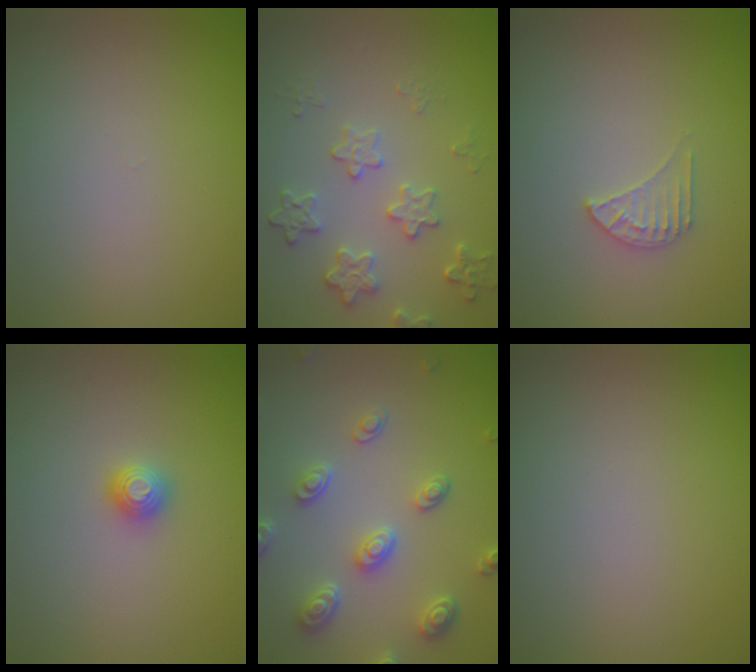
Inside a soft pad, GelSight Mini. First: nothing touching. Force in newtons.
{"total": 2.9, "press": 2.3, "slide": 1.8}
{"total": 1.7, "press": 1.7, "slide": 0.1}
{"total": 1.1, "press": 1.1, "slide": 0.0}
{"total": 4.6, "press": 3.7, "slide": 2.7}
{"total": 0.0}